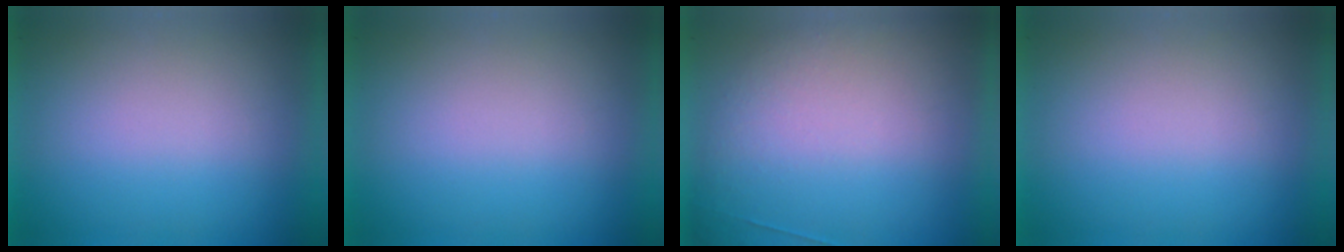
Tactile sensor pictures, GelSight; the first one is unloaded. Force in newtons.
{"total": 0.0}
{"total": 2.6}
{"total": 0.0}